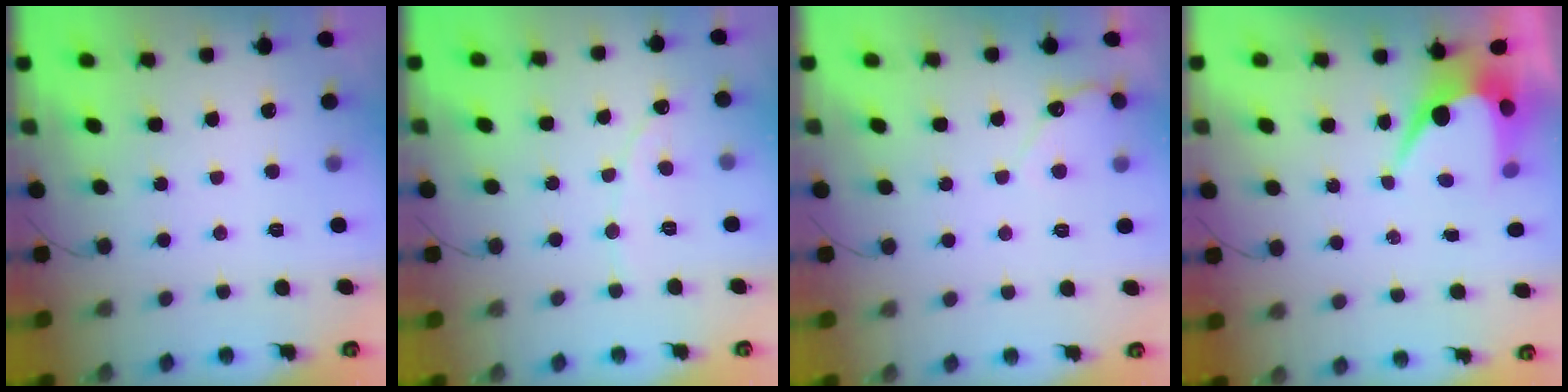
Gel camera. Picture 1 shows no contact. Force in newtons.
{"total": 2.3, "press": 2.3, "slide": 0.2}
{"total": 4.1, "press": 4.1, "slide": 0.3}
{"total": 7.6, "press": 7.5, "slide": 0.9}